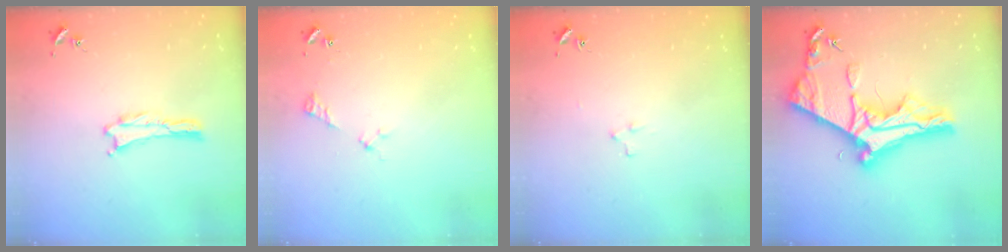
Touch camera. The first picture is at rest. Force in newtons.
{"total": 2.5, "press": 2.5, "slide": 0.3}
{"total": 2.2, "press": 2.2, "slide": 0.2}
{"total": 11.4, "press": 11.3, "slide": 1.0}